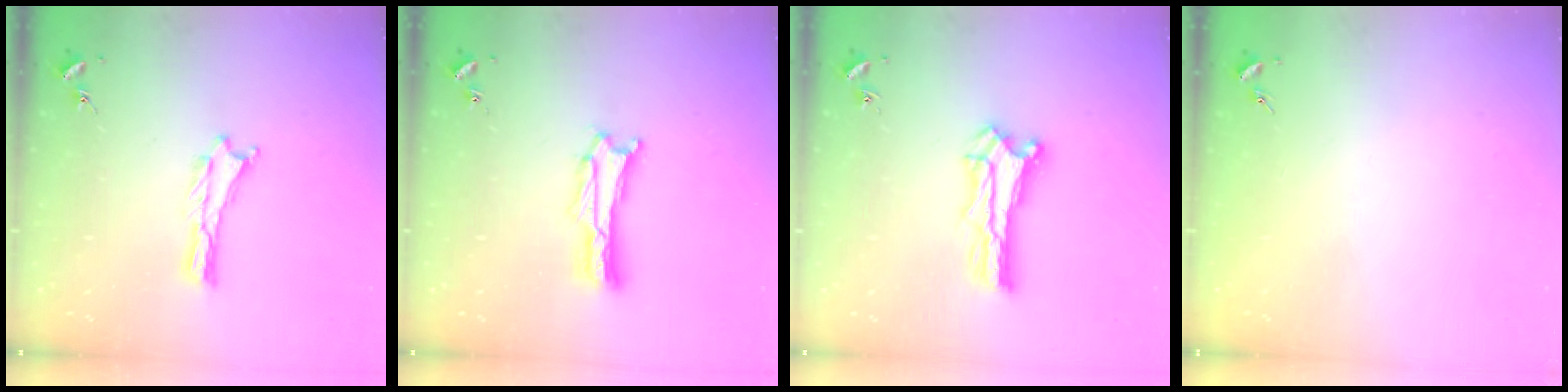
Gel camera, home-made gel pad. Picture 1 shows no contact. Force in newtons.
{"total": 1.7, "press": 1.7, "slide": 0.3}
{"total": 1.5, "press": 1.5, "slide": 0.2}
{"total": 0.0}